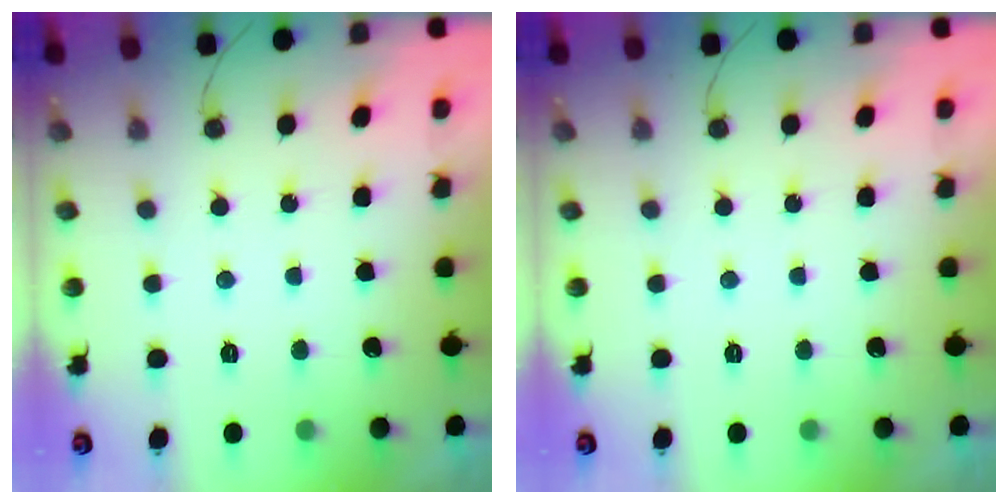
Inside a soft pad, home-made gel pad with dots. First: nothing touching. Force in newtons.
{"total": 0.0}